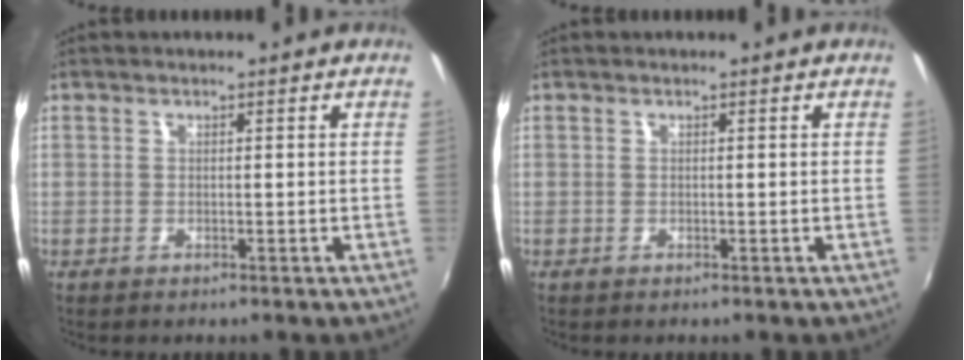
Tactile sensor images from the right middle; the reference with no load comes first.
{"total": 0.0}